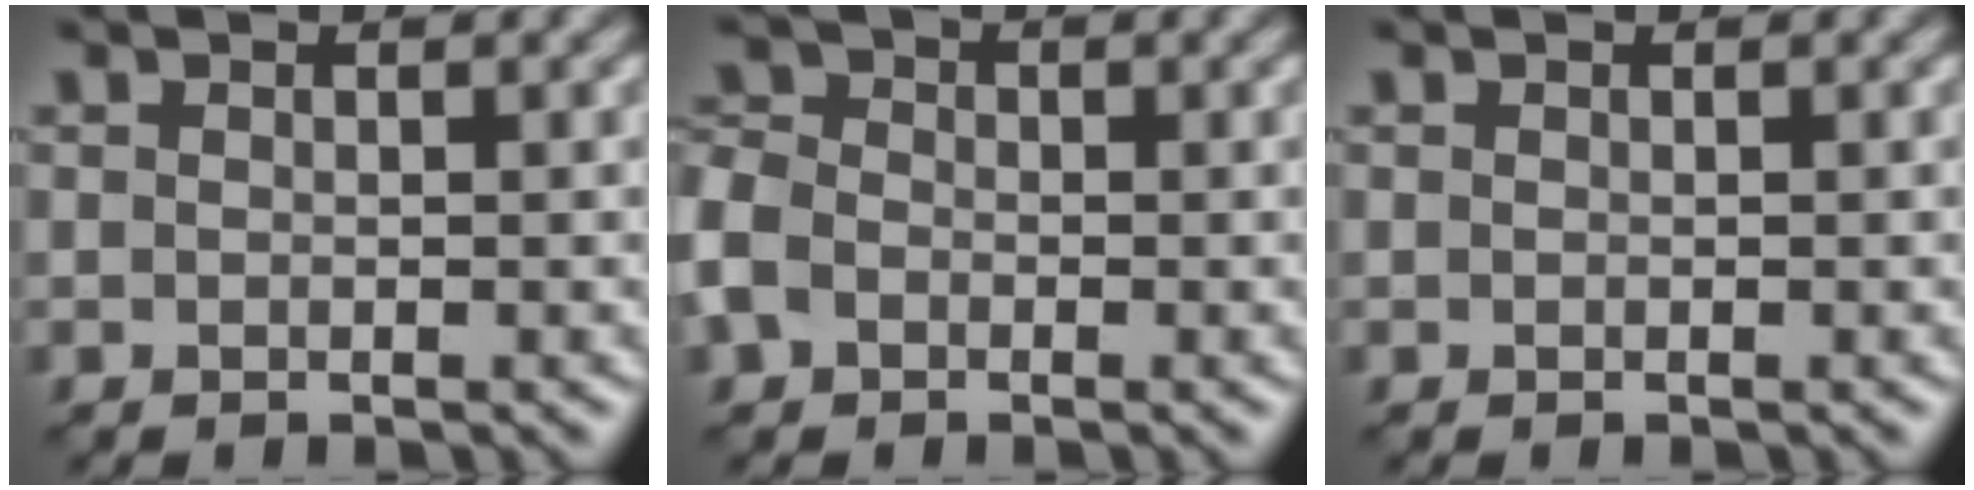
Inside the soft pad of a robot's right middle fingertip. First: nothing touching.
{"total": 4.3, "force": [-1.5, 3.3, 2.2], "torque": [-0.068, 0.001, -0.039]}
{"total": 0.0}